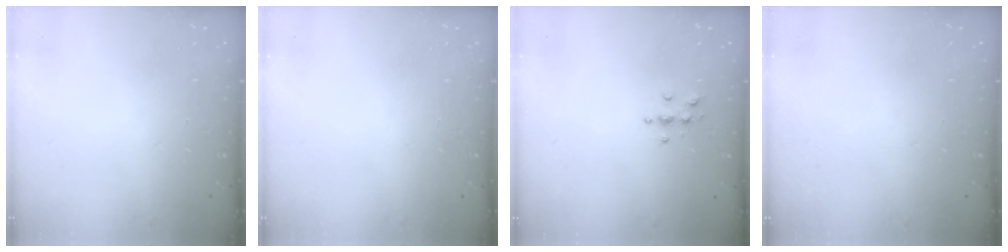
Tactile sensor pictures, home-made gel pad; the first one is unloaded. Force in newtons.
{"total": 0.0}
{"total": 3.9, "press": 3.8, "slide": 0.4}
{"total": 0.0}